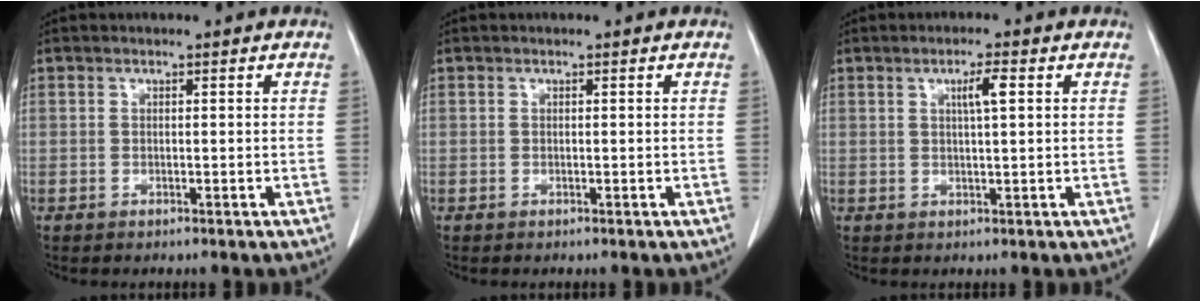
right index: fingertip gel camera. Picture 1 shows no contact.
{"total": 0.0}
{"total": 3.0, "force": [1.0, 0.1, 2.8], "torque": [-0.048, 0.001, 0.016]}